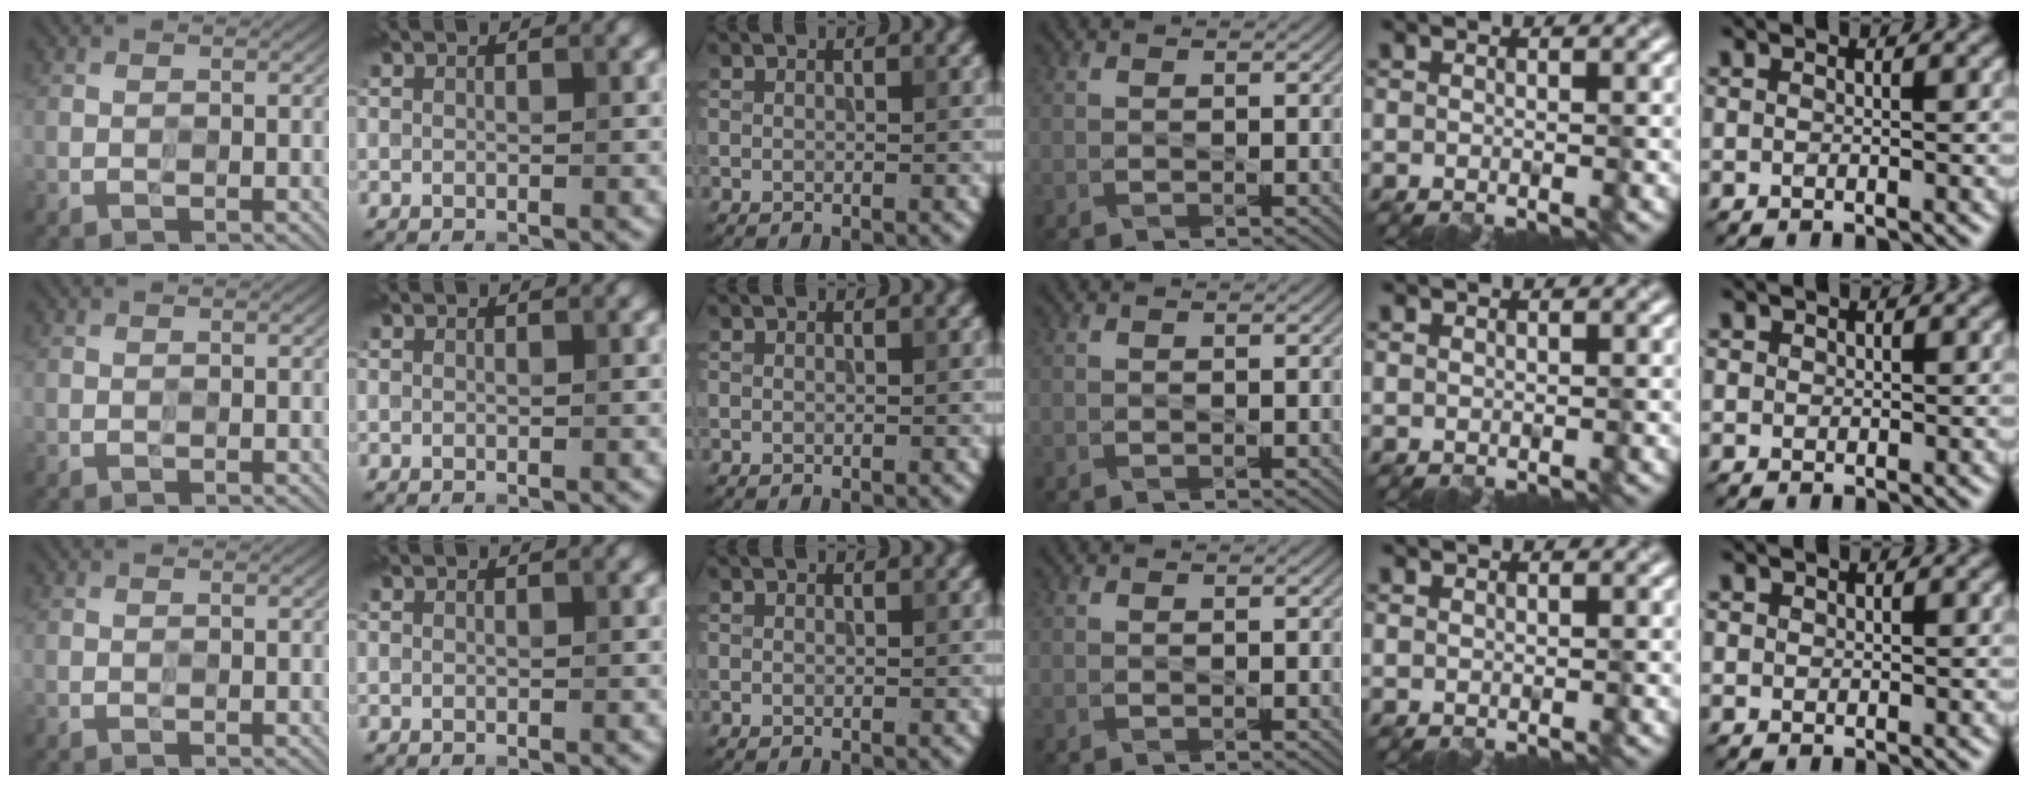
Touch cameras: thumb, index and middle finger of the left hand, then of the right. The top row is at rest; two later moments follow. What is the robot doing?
{"motion": "wipe", "object": "paper plate"}